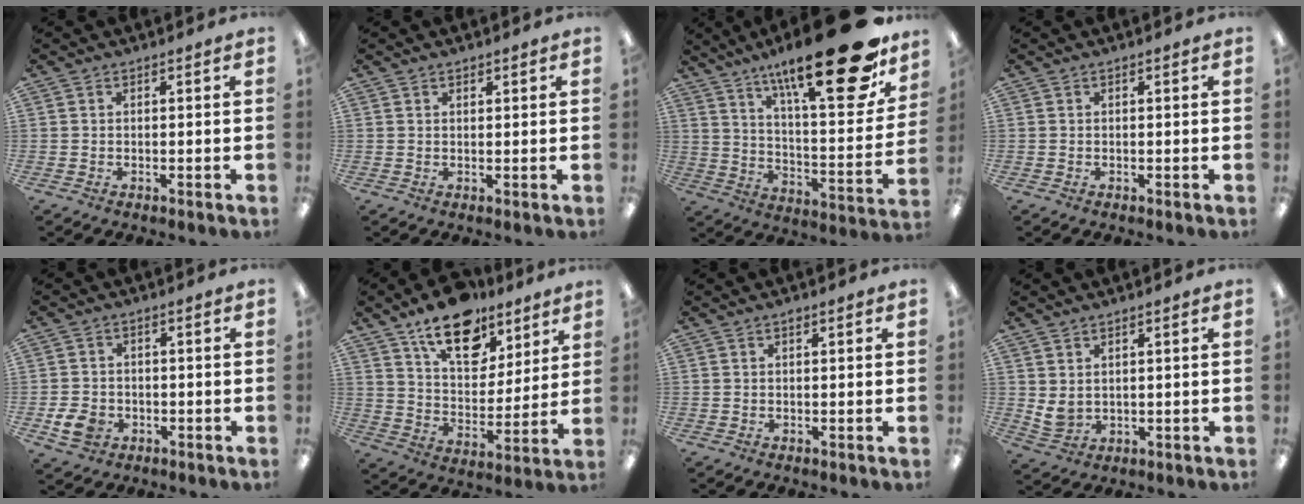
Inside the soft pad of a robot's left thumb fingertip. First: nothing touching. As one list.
[{"total": 0.9, "force": [0.8, 0.4, 0.2], "torque": [0.003, -0.002, 0.013]}, {"total": 27.8, "force": [17.9, 7.8, 19.7], "torque": [-0.290, -0.119, 0.285]}, {"total": 0.0}, {"total": 5.0, "force": [-2.2, 3.9, 2.3], "torque": [-0.054, 0.006, -0.039]}, {"total": 17.2, "force": [12.0, 9.2, 8.2], "torque": [-0.122, -0.069, 0.210]}, {"total": 0.9, "force": [0.5, 0.3, 0.7], "torque": [-0.016, 0.003, 0.008]}, {"total": 3.4, "force": [2.0, 2.1, 1.7], "torque": [-0.044, -0.011, 0.038]}]